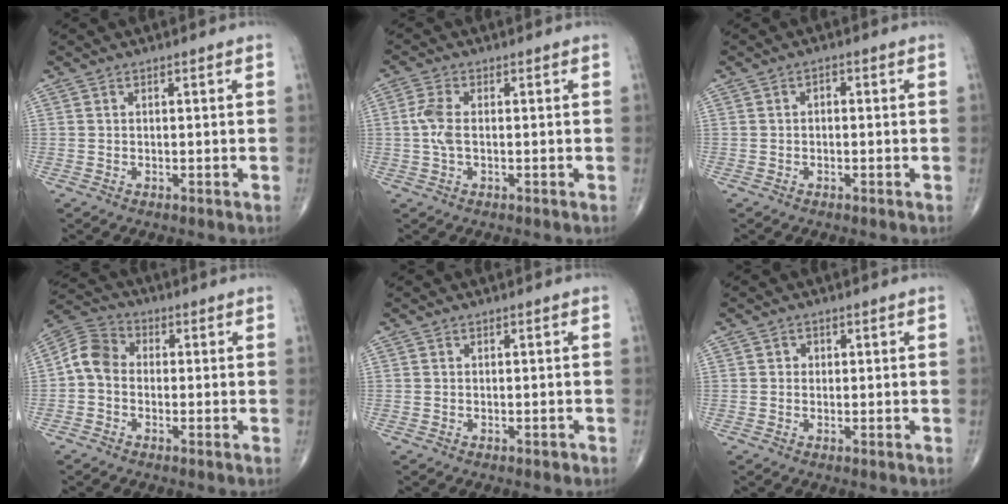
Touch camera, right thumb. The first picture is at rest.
{"total": 4.1, "force": [-0.1, 1.9, 3.7], "torque": [-0.099, 0.004, -0.006]}
{"total": 1.2, "force": [-0.1, 0.8, 0.9], "torque": [-0.005, 0.006, -0.007]}
{"total": 6.5, "force": [-0.7, 5.1, 4.0], "torque": [-0.062, 0.022, -0.031]}
{"total": 0.5, "force": [-0.3, 0.3, 0.2], "torque": [-0.001, 0.000, -0.005]}
{"total": 1.2, "force": [0.2, 1.2, 0.4], "torque": [0.001, 0.002, 0.001]}